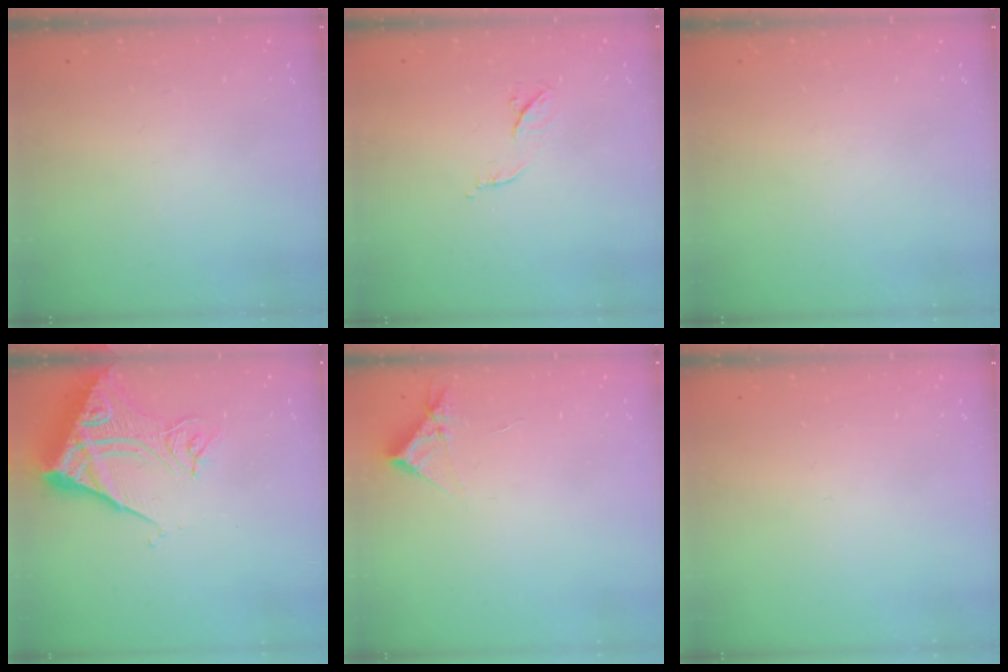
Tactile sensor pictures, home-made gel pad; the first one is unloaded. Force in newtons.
{"total": 6.2, "press": 6.1, "slide": 1.1}
{"total": 0.0}
{"total": 13.1, "press": 13.0, "slide": 1.7}
{"total": 3.4, "press": 3.4, "slide": 0.5}
{"total": 0.0}